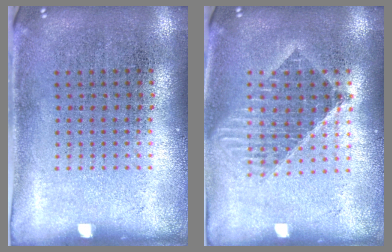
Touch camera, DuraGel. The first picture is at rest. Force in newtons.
{"total": 1.5, "press": 1.3, "slide": 0.8}